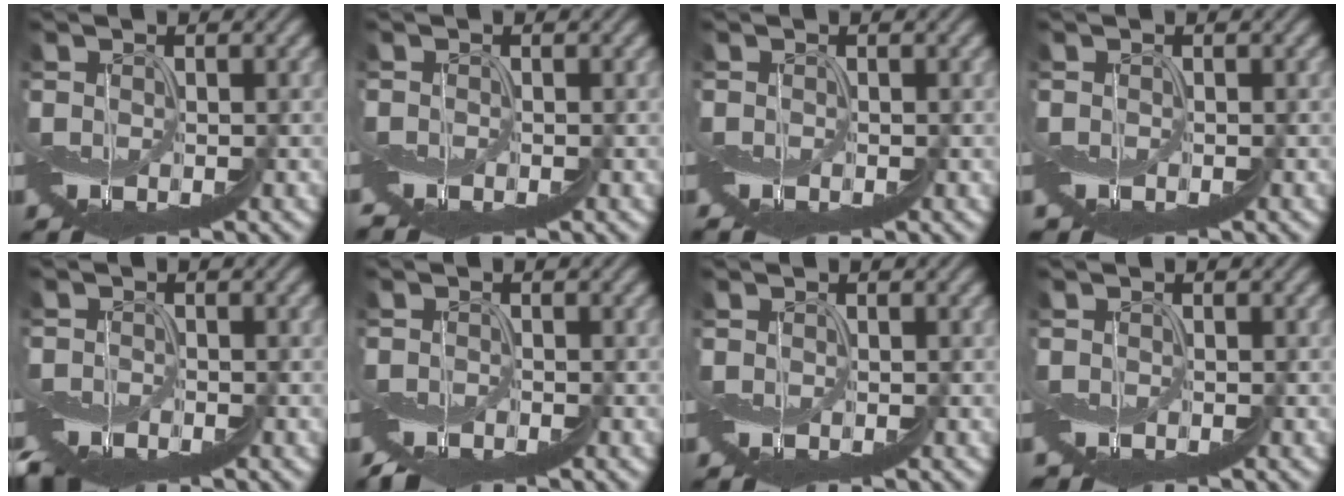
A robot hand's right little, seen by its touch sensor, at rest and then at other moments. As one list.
[{"total": 1.9, "force": [-1.8, 0.6, 0.5], "torque": [-0.007, -0.007, -0.032]}, {"total": 1.0, "force": [-0.8, 0.4, 0.3], "torque": [-0.004, -0.007, -0.015]}, {"total": 1.7, "force": [-0.9, 1.2, 0.9], "torque": [-0.004, -0.008, -0.013]}, {"total": 5.4, "force": [-5.3, 0.5, 1.1], "torque": [-0.022, -0.001, -0.083]}, {"total": 2.9, "force": [-2.9, 0.1, 0.0], "torque": [-0.006, 0.003, -0.055]}, {"total": 0.0}, {"total": 1.9, "force": [-1.2, 1.1, 0.8], "torque": [-0.003, -0.005, -0.019]}]